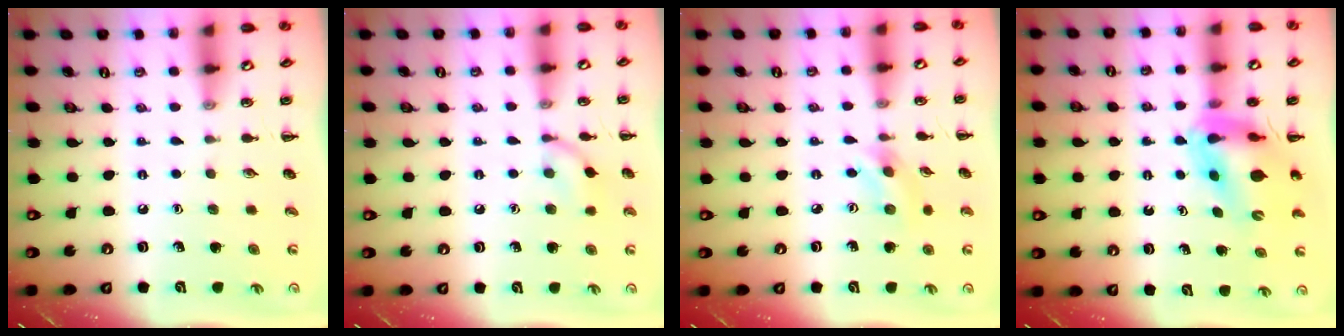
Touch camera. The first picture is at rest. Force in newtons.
{"total": 7.5, "press": 7.4, "slide": 1.0}
{"total": 2.6, "press": 2.6, "slide": 0.6}
{"total": 12.4, "press": 11.8, "slide": 3.7}